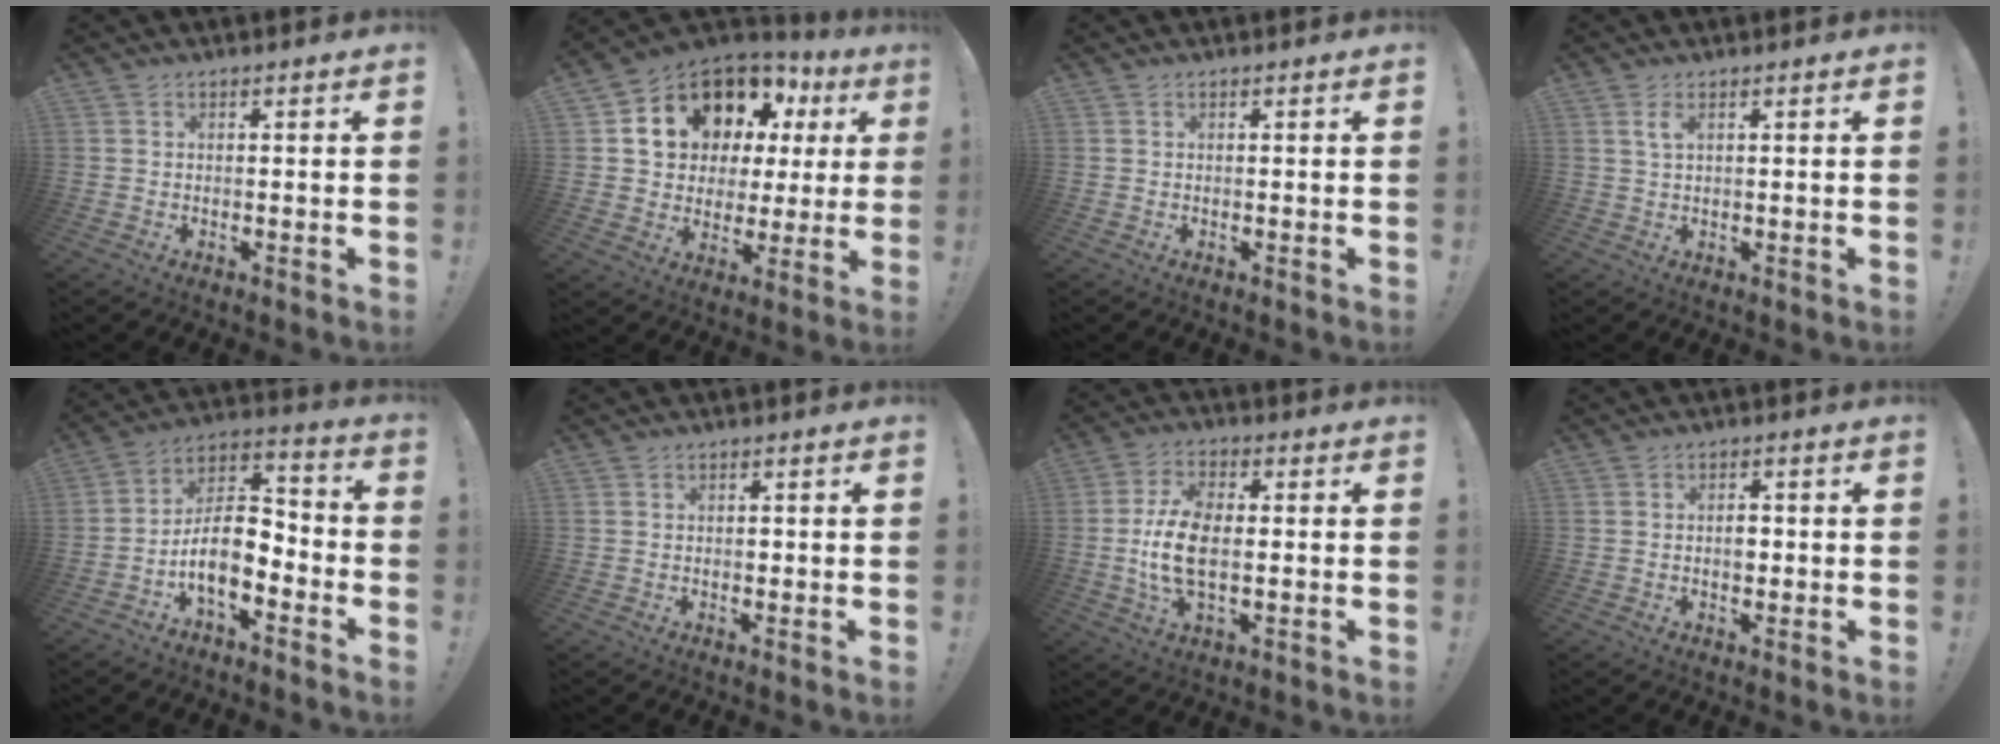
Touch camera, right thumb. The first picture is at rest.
{"total": 14.2, "force": [7.9, 9.7, 6.6], "torque": [-0.104, -0.056, 0.159]}
{"total": 0.0}
{"total": 2.6, "force": [1.2, 0.8, 2.2], "torque": [-0.040, -0.001, 0.019]}
{"total": 12.5, "force": [-5.1, 6.5, 9.3], "torque": [-0.174, 0.016, -0.088]}
{"total": 0.6, "force": [-0.2, 0.5, 0.2], "torque": [-0.004, 0.002, -0.005]}
{"total": 11.9, "force": [-0.7, 6.1, 10.2], "torque": [-0.201, -0.006, -0.014]}
{"total": 3.0, "force": [-0.4, 2.0, 2.2], "torque": [-0.019, 0.000, -0.013]}